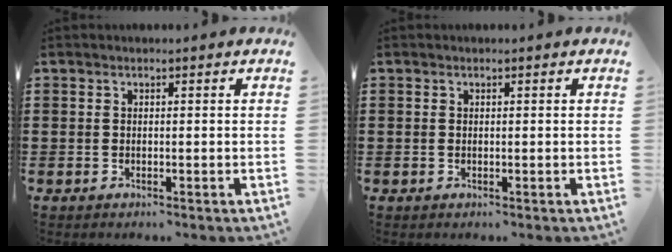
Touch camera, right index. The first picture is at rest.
{"total": 0.0}